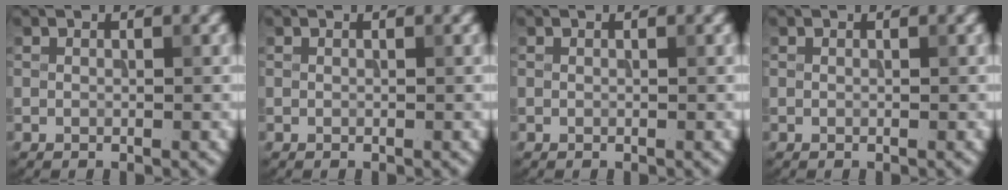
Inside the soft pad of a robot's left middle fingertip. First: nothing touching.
{"total": 0.0}
{"total": 0.0}
{"total": 0.0}